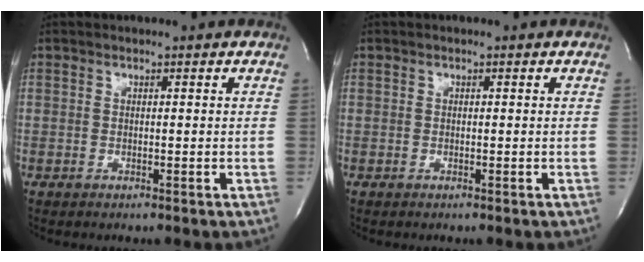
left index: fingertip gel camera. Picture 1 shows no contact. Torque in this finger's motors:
{"motor_torque": [-0.03, 0.00, 0.00, -0.02]}